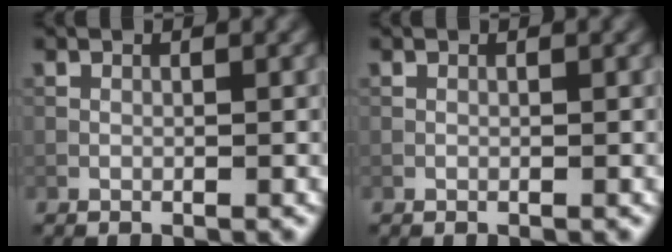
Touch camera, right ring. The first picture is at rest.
{"total": 0.0}